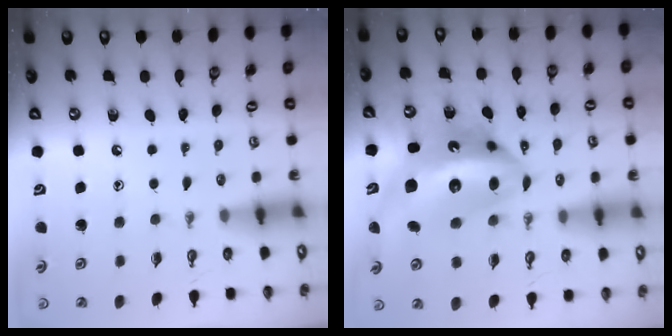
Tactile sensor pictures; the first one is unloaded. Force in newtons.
{"total": 18.8, "press": 18.7, "slide": 1.7}